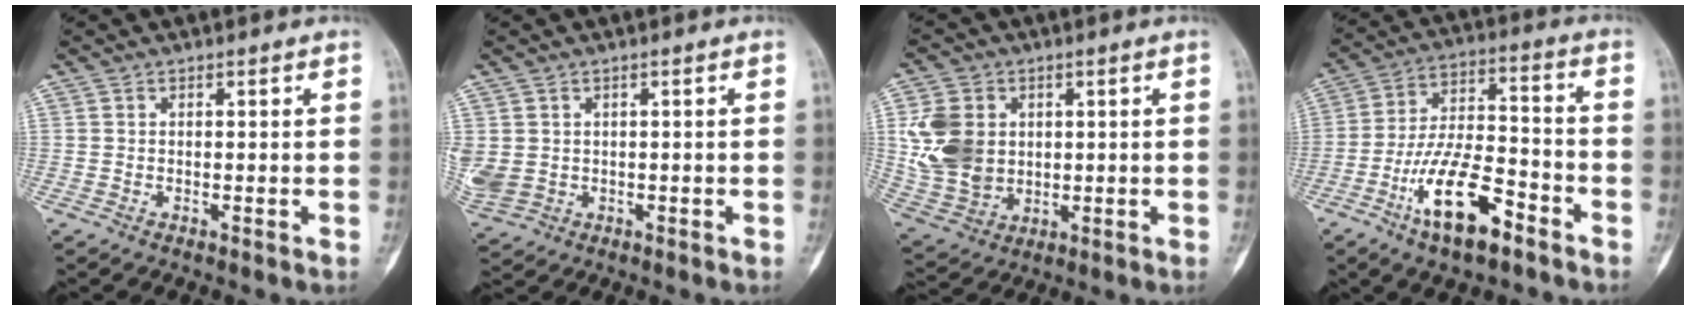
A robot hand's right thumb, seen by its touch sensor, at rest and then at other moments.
{"total": 7.4, "force": [-0.1, 6.2, 4.1], "torque": [-0.114, 0.000, 0.017]}
{"total": 12.4, "force": [2.0, 9.9, 7.2], "torque": [-0.125, -0.007, 0.053]}
{"total": 15.2, "force": [-8.1, 5.8, 11.5], "torque": [-0.199, 0.056, -0.144]}